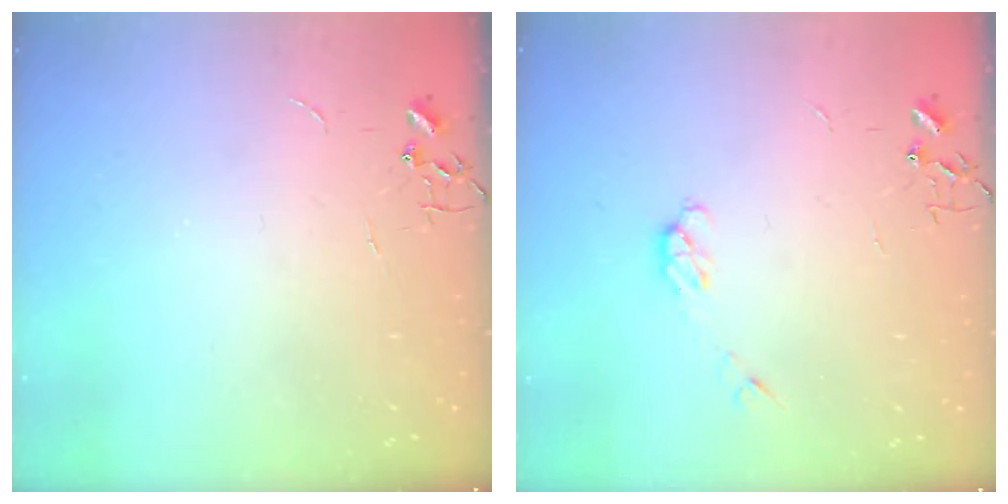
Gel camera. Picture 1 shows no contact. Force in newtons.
{"total": 3.7, "press": 3.7, "slide": 0.6}